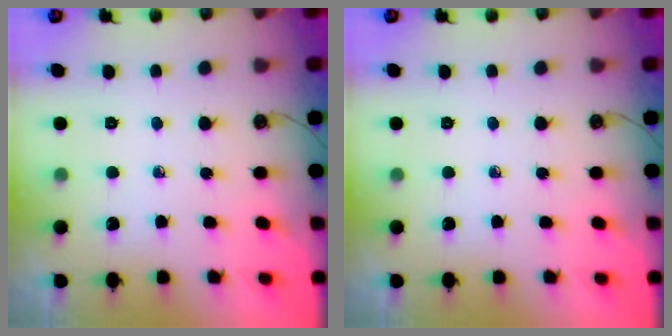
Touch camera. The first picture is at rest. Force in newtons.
{"total": 0.0}